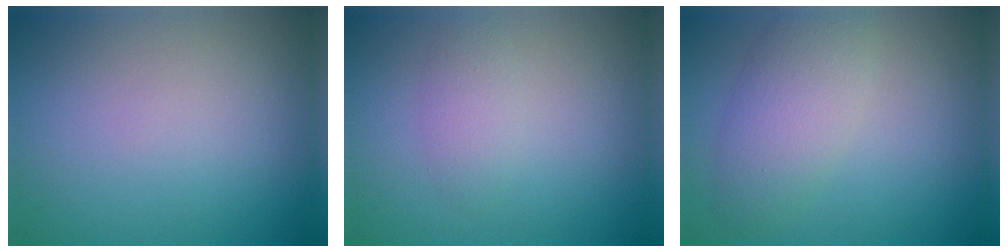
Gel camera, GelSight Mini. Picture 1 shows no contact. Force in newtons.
{"total": 1.8, "press": 1.8, "slide": 0.0}
{"total": 4.5, "press": 4.5, "slide": 0.2}